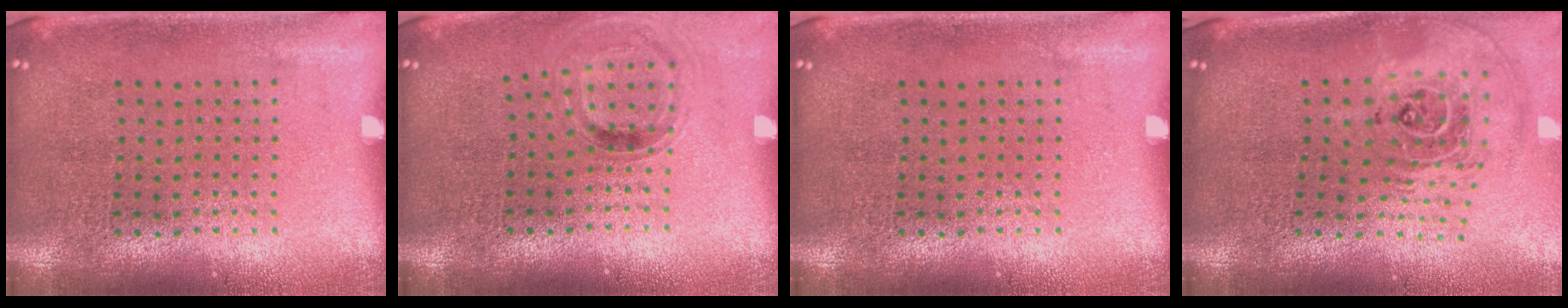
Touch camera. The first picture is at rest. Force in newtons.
{"total": 0.8, "press": 0.8, "slide": 0.1}
{"total": 0.0}
{"total": 2.5, "press": 1.7, "slide": 1.8}